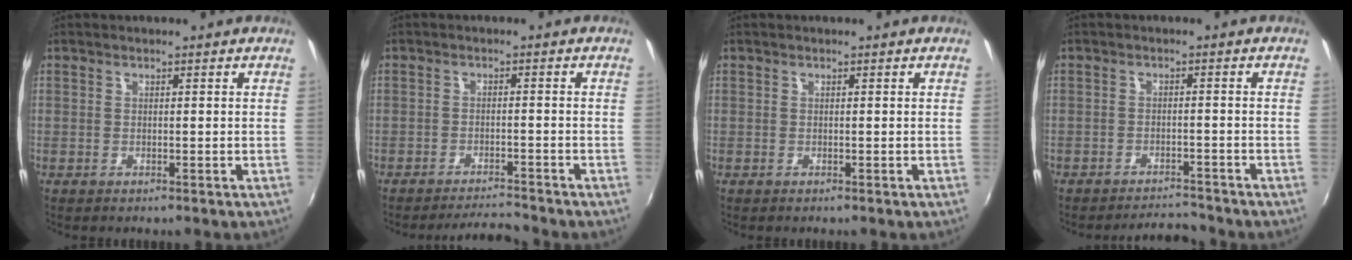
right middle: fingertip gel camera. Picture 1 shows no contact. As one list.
[{"total": 4.6, "force": [-4.5, -0.1, 0.7], "torque": [-0.030, 0.001, -0.074]}, {"total": 0.0}, {"total": 4.6, "force": [-4.6, 0.5, 0.3], "torque": [-0.021, 0.003, -0.072]}]